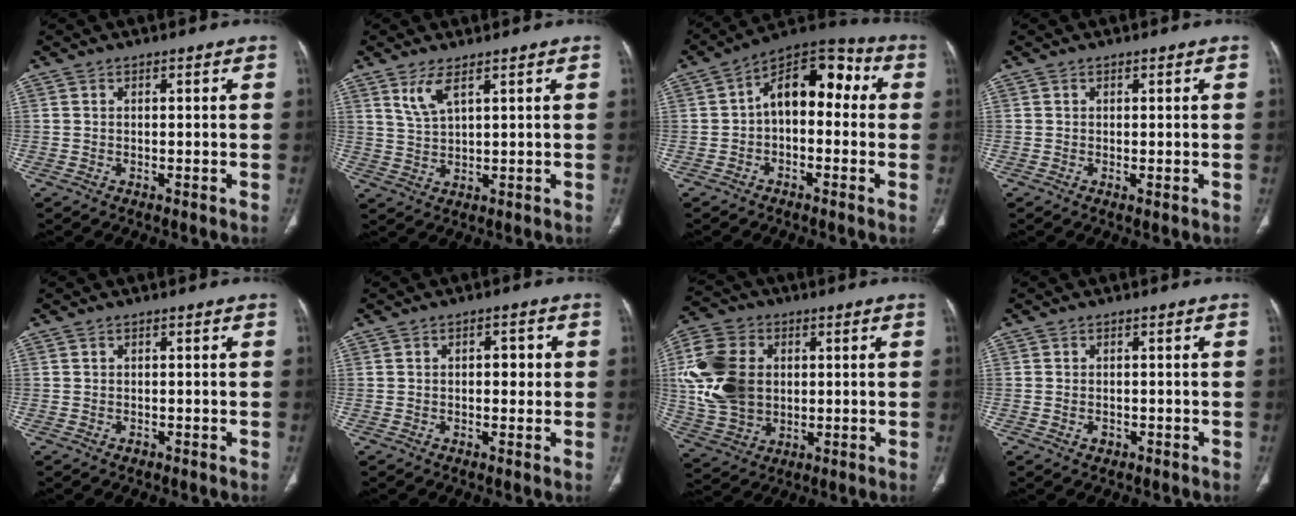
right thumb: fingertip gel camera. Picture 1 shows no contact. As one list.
[{"total": 4.3, "force": [2.7, 1.1, 3.2], "torque": [-0.071, -0.015, 0.064]}, {"total": 12.3, "force": [0.5, 7.6, 9.6], "torque": [-0.105, 0.046, -0.011]}, {"total": 0.6, "force": [0.0, 0.1, 0.5], "torque": [-0.013, -0.004, 0.002]}, {"total": 0.6, "force": [-0.4, 0.4, 0.2], "torque": [-0.001, 0.001, -0.005]}, {"total": 3.6, "force": [0.3, 2.1, 3.0], "torque": [-0.028, 0.005, 0.003]}, {"total": 16.3, "force": [1.8, 12.2, 10.6], "torque": [-0.201, 0.005, 0.039]}, {"total": 1.3, "force": [-0.6, 0.9, 0.6], "torque": [-0.009, 0.006, -0.004]}]